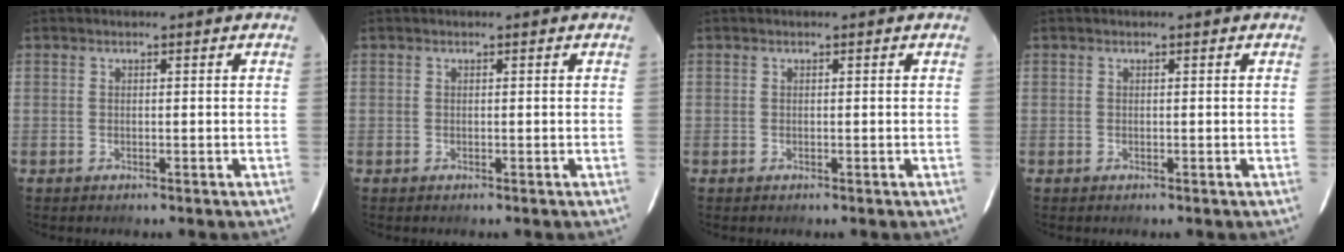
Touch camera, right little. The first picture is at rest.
{"total": 0.0}
{"total": 0.0}
{"total": 0.0}